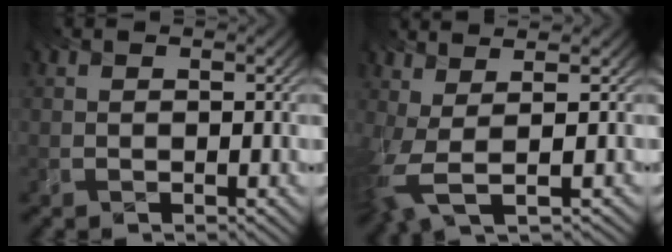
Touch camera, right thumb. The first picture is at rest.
{"total": 6.3, "force": [-0.2, 2.5, 5.8], "torque": [-0.129, -0.002, 0.007]}